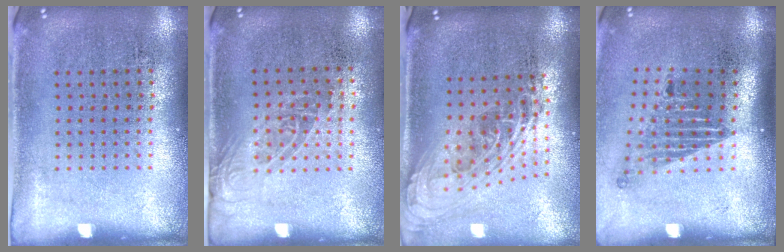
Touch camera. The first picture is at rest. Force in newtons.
{"total": 1.3, "press": 1.0, "slide": 0.9}
{"total": 2.2, "press": 1.6, "slide": 1.4}
{"total": 1.7, "press": 1.2, "slide": 1.2}